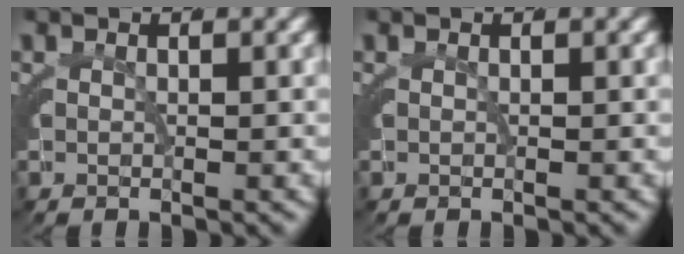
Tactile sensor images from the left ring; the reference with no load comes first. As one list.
[{"total": 0.0}]